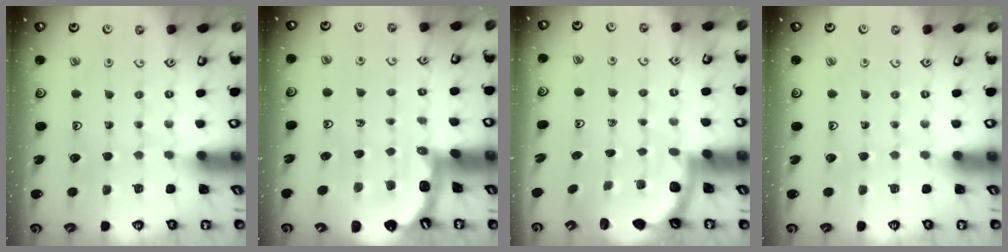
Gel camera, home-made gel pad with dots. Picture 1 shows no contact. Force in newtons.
{"total": 3.3, "press": 3.3, "slide": 0.5}
{"total": 3.1, "press": 3.0, "slide": 0.9}
{"total": 0.0}